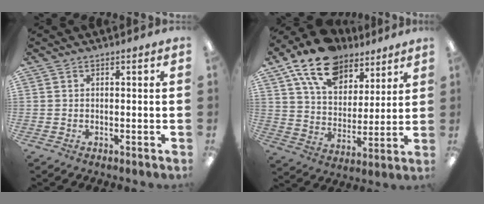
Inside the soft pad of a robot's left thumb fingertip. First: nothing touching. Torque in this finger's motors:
{"motor_torque": [0.74, 0.53, 1.54, -1.22, 0.42]}